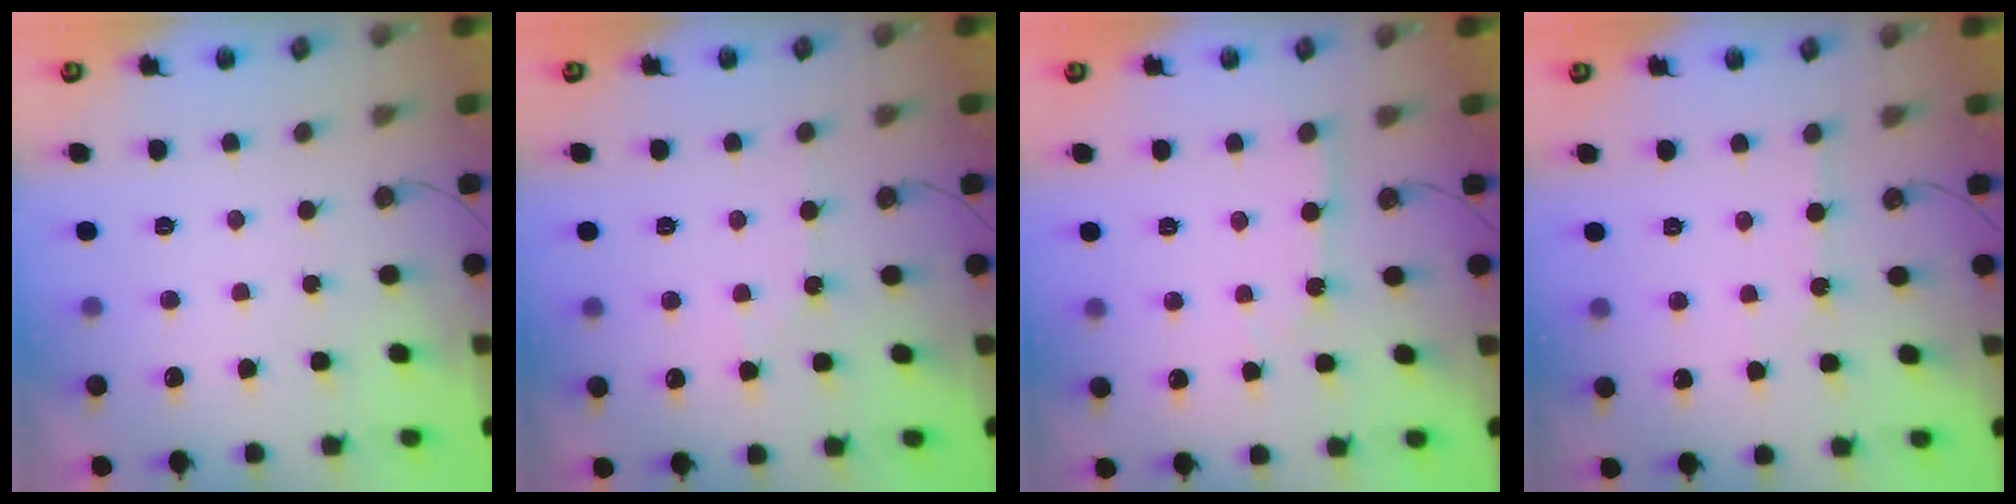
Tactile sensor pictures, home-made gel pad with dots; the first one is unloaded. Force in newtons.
{"total": 4.2, "press": 4.1, "slide": 0.6}
{"total": 3.3, "press": 3.3, "slide": 0.5}
{"total": 2.9, "press": 2.9, "slide": 0.5}